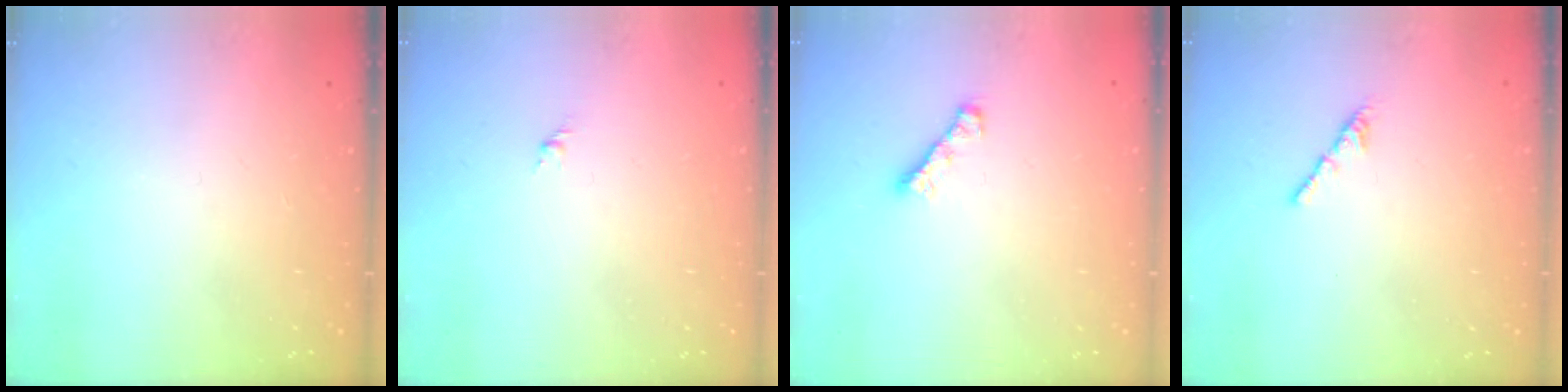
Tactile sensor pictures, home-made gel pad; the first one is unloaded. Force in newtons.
{"total": 1.6, "press": 1.5, "slide": 0.6}
{"total": 1.9, "press": 1.8, "slide": 0.6}
{"total": 2.1, "press": 2.0, "slide": 0.7}